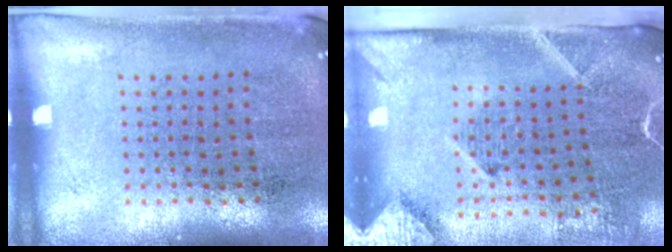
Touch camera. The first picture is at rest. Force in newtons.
{"total": 2.9, "press": 2.1, "slide": 2.0}